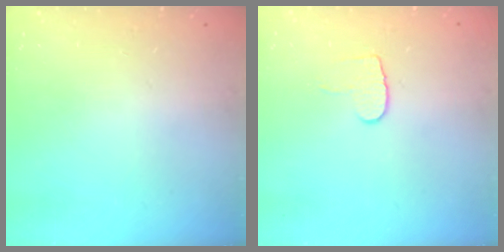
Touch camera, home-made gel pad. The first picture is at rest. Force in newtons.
{"total": 6.6, "press": 6.6, "slide": 0.6}